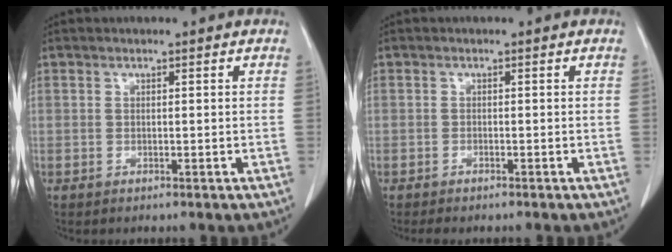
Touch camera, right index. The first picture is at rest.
{"total": 1.9, "force": [-1.6, 0.4, 0.8], "torque": [-0.013, -0.004, -0.019]}